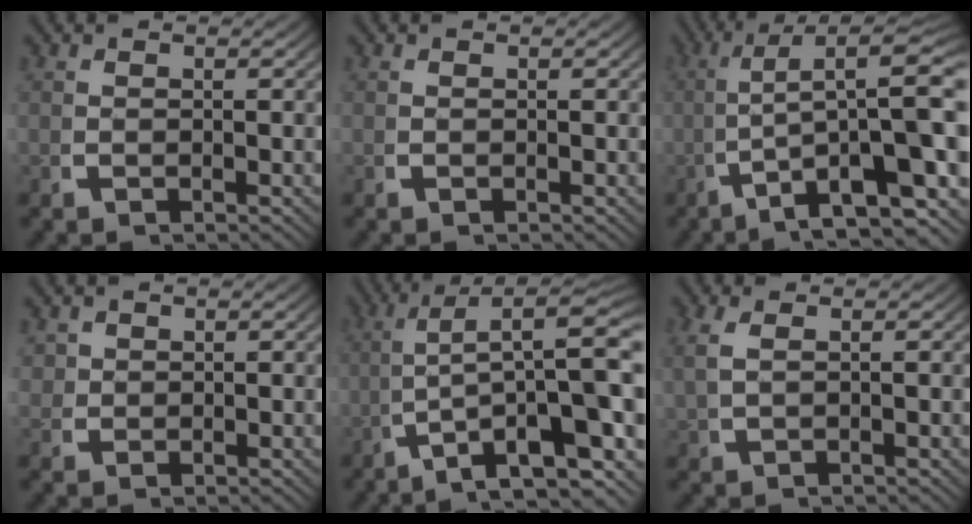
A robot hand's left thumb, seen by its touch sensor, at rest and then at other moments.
{"total": 0.0}
{"total": 11.6, "force": [0.5, 4.8, 10.5], "torque": [-0.159, -0.005, 0.014]}
{"total": 1.7, "force": [0.9, 1.3, 0.6], "torque": [-0.015, -0.003, 0.023]}
{"total": 10.4, "force": [-0.4, 4.3, 9.4], "torque": [-0.152, -0.017, 0.006]}
{"total": 1.6, "force": [0.7, 0.4, 1.3], "torque": [-0.037, 0.006, 0.023]}